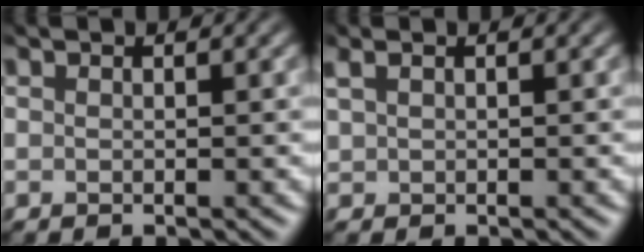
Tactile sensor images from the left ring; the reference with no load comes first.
{"total": 0.7, "force": [0.6, 0.3, 0.3], "torque": [-0.014, 0.004, 0.024]}